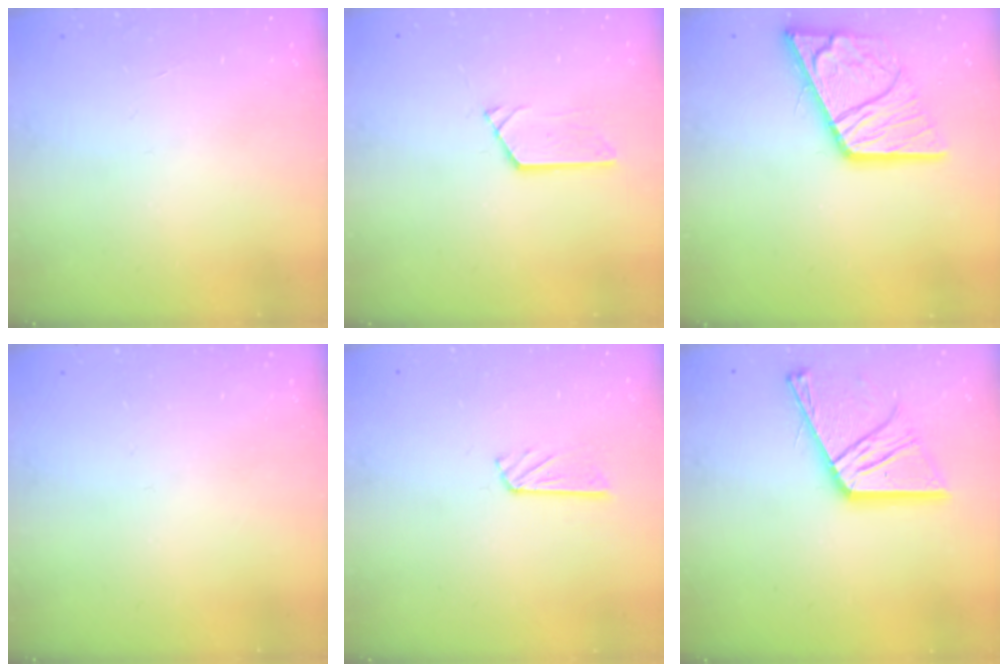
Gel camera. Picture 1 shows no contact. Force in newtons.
{"total": 2.7, "press": 2.7, "slide": 0.0}
{"total": 17.5, "press": 17.4, "slide": 2.0}
{"total": 0.0}
{"total": 5.7, "press": 5.7, "slide": 0.2}
{"total": 17.3, "press": 17.2, "slide": 1.7}